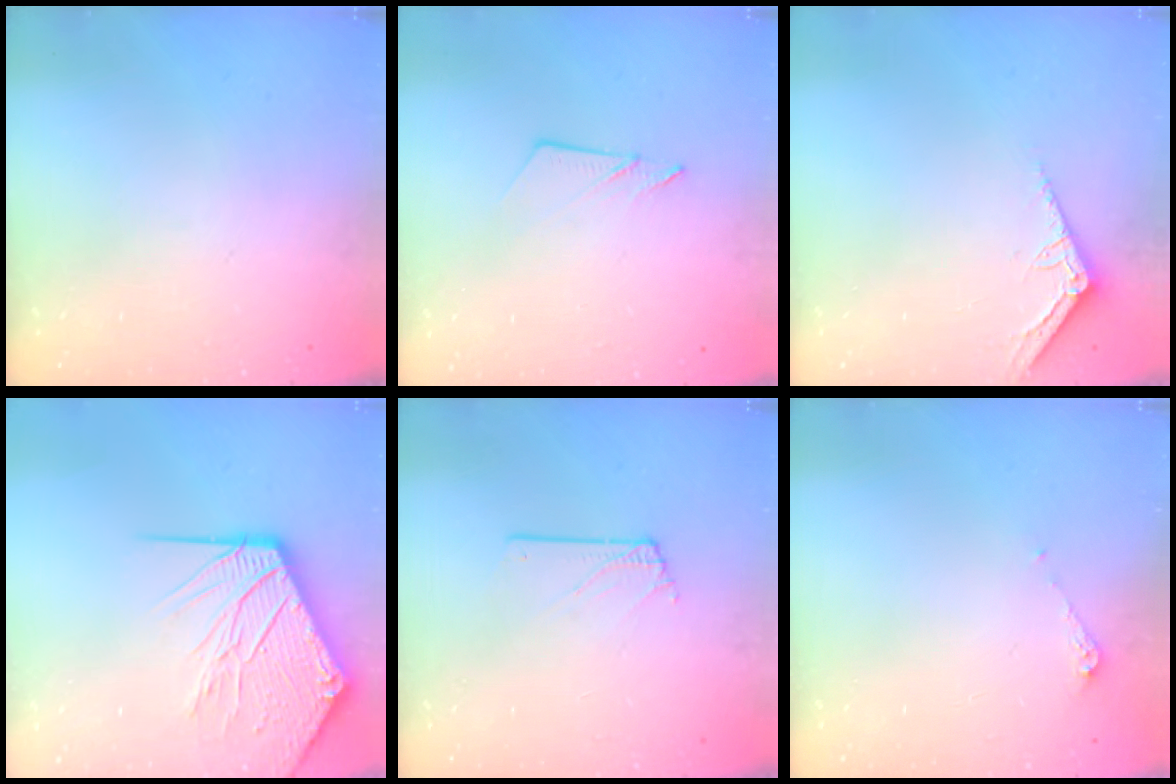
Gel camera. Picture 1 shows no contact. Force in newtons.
{"total": 4.5, "press": 4.5, "slide": 0.1}
{"total": 3.2, "press": 3.2, "slide": 0.3}
{"total": 18.3, "press": 18.2, "slide": 2.4}
{"total": 1.5, "press": 1.5, "slide": 0.1}
{"total": 4.3, "press": 4.2, "slide": 0.5}